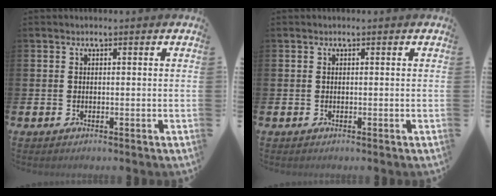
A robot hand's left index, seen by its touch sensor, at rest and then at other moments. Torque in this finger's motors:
{"motor_torque": [-0.01, 0.01, 0.01, 0.00]}